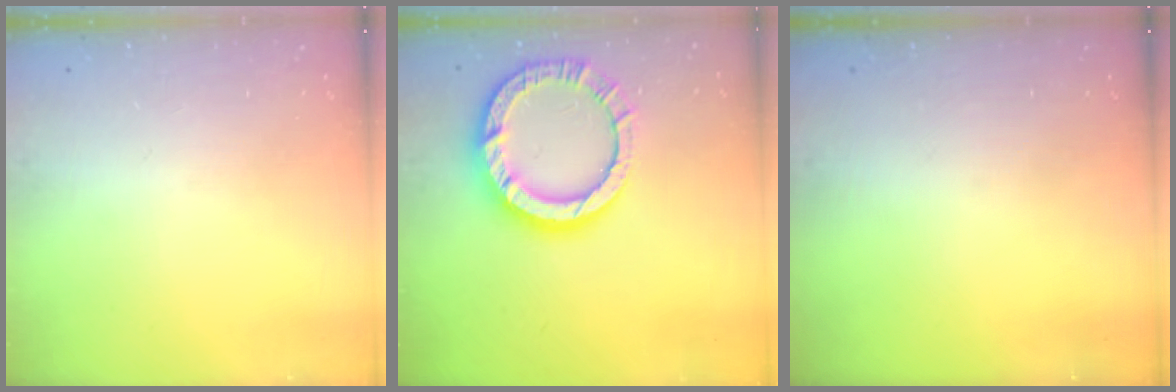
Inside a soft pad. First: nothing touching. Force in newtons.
{"total": 15.1, "press": 15.0, "slide": 1.5}
{"total": 0.0}